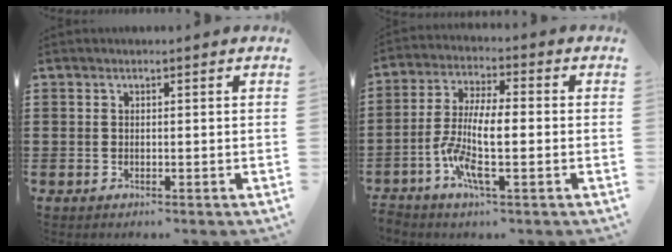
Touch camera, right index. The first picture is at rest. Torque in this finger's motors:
{"motor_torque": [1.24, -0.89, 0.97, 0.21]}